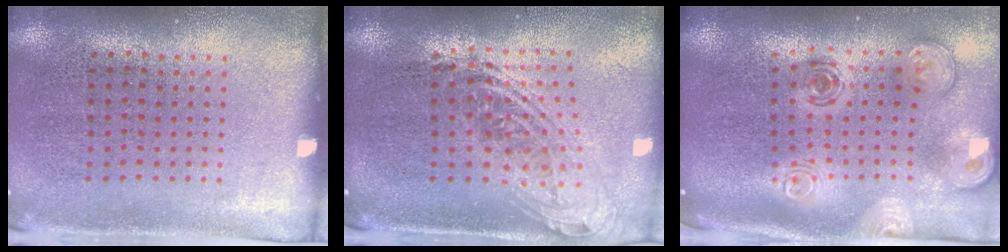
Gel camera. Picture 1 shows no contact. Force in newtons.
{"total": 2.1, "press": 1.5, "slide": 1.4}
{"total": 2.6, "press": 1.9, "slide": 1.8}